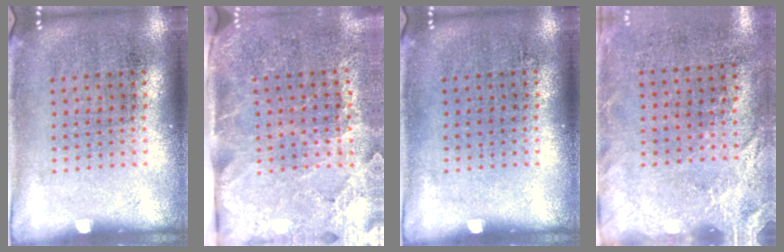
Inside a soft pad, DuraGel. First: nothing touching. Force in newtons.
{"total": 3.9, "press": 3.3, "slide": 2.2}
{"total": 0.0}
{"total": 2.6, "press": 2.1, "slide": 1.5}